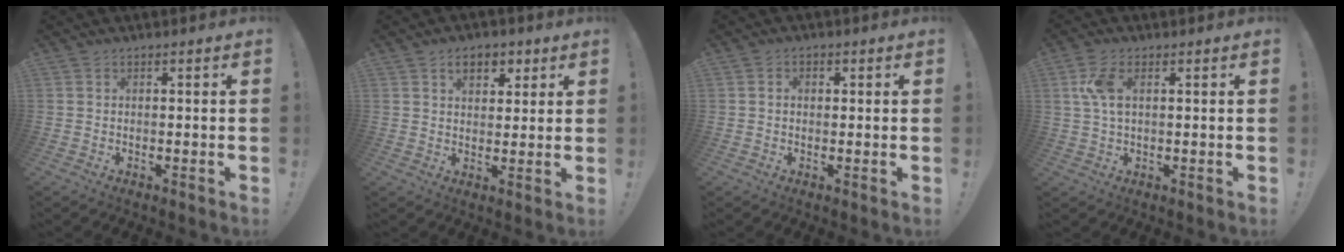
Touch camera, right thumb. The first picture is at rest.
{"total": 6.8, "force": [3.3, 4.6, 3.8], "torque": [-0.046, -0.005, 0.056]}
{"total": 1.7, "force": [0.0, 1.3, 1.0], "torque": [-0.011, 0.003, -0.003]}
{"total": 6.6, "force": [1.8, 3.2, 5.5], "torque": [-0.121, 0.003, 0.030]}